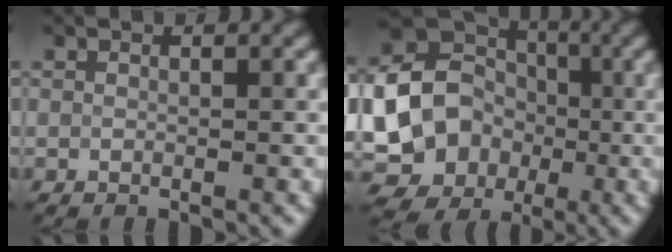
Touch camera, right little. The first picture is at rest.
{"total": 18.9, "force": [-3.3, 17.6, 6.0], "torque": [-0.151, -0.004, -0.081]}